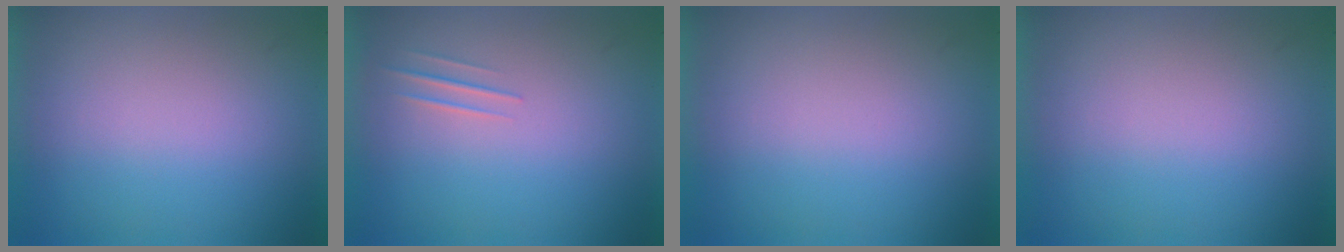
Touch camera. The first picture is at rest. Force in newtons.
{"total": 1.0}
{"total": 0.0}
{"total": 0.0}